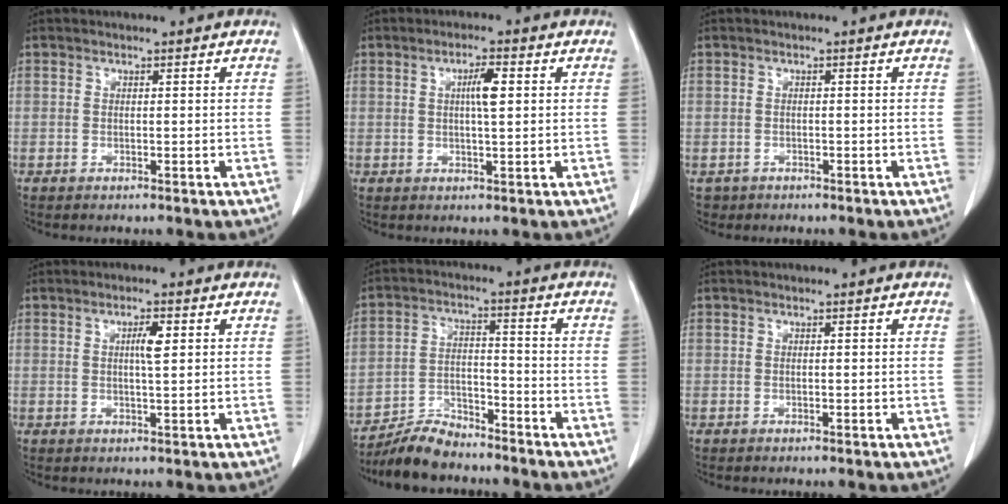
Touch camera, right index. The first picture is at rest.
{"total": 3.7, "force": [0.8, 0.4, 3.6], "torque": [-0.063, 0.002, 0.013]}
{"total": 1.9, "force": [-1.1, 1.6, -0.1], "torque": [-0.007, 0.004, -0.019]}
{"total": 2.8, "force": [0.8, 0.3, 2.7], "torque": [-0.048, 0.000, 0.013]}
{"total": 7.4, "force": [-7.0, 1.8, 1.8], "torque": [-0.036, -0.002, -0.128]}
{"total": 0.0}